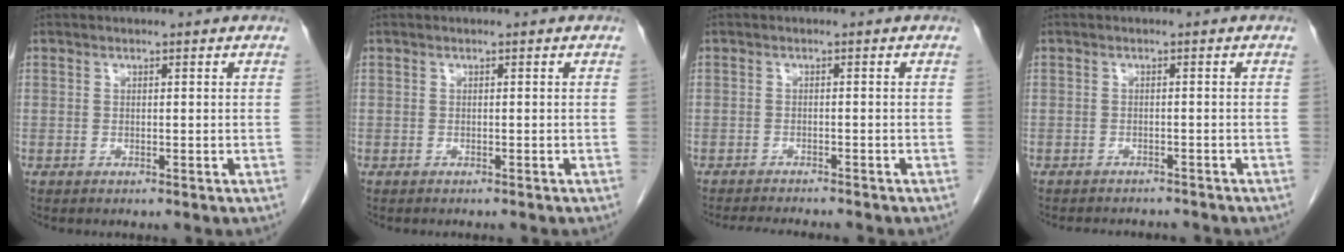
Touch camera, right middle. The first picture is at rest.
{"total": 1.2, "force": [-1.1, 0.2, 0.4], "torque": [-0.008, -0.001, -0.012]}
{"total": 6.6, "force": [-6.2, 0.7, 2.3], "torque": [-0.032, -0.013, -0.089]}
{"total": 5.6, "force": [-5.3, 1.6, 1.2], "torque": [-0.016, -0.003, -0.064]}